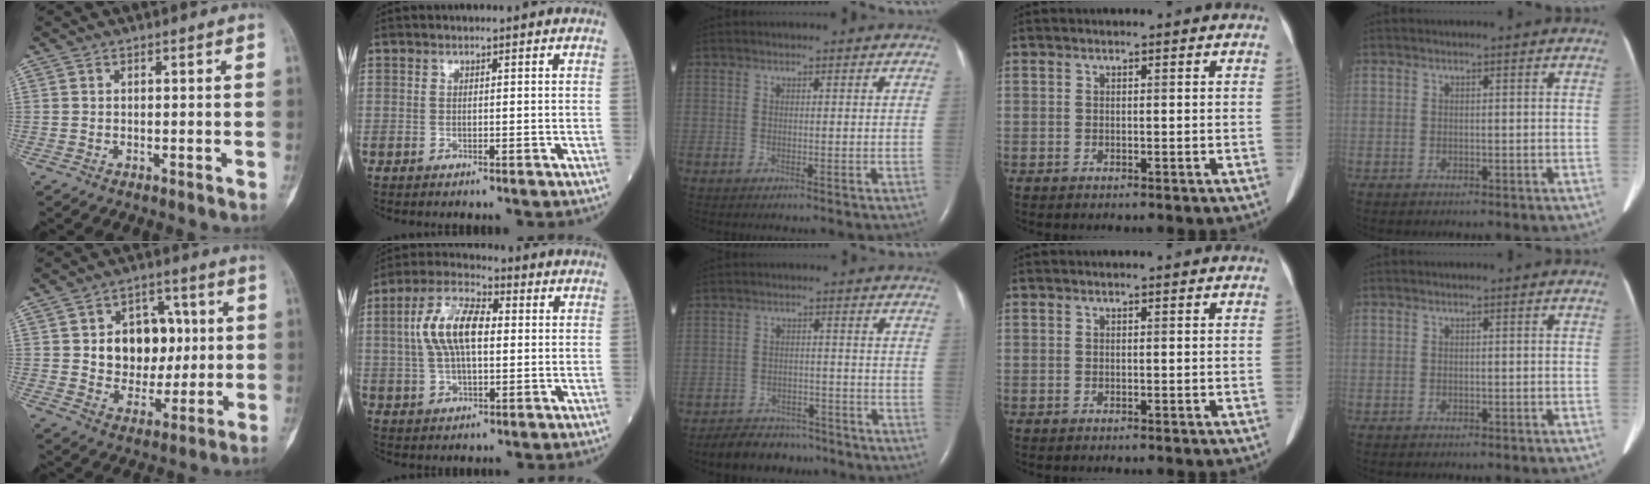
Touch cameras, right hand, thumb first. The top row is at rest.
{"thumb": {"total": 13.4, "force": [2.0, 10.3, 8.3], "torque": [-0.069, 0.005, 0.040]}, "index": {"total": 10.6, "force": [1.5, 4.5, 9.5], "torque": [-0.199, 0.023, 0.025]}, "middle": {"total": 7.9, "force": [-6.8, 3.7, 1.6], "torque": [-0.018, 0.003, -0.101]}}